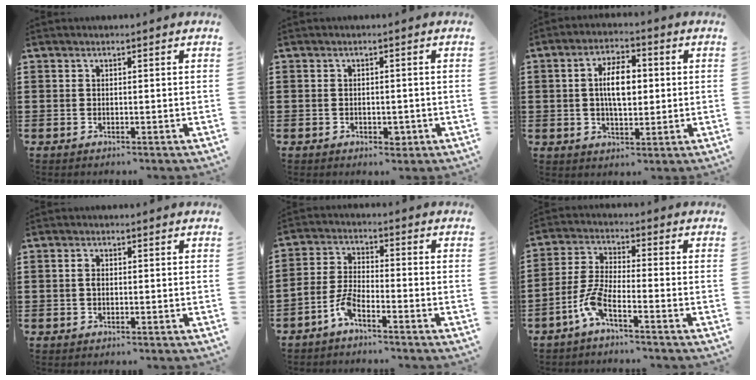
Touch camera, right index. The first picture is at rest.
{"total": 1.6, "force": [-0.7, 1.1, 0.9], "torque": [-0.018, 0.002, -0.015]}
{"total": 6.8, "force": [0.7, 3.1, 6.1], "torque": [-0.103, 0.008, 0.006]}
{"total": 1.5, "force": [0.0, 0.8, 1.2], "torque": [-0.025, 0.005, -0.001]}
{"total": 4.6, "force": [-3.9, 0.7, 2.5], "torque": [-0.073, -0.007, -0.082]}
{"total": 5.9, "force": [-3.8, 0.9, 4.4], "torque": [-0.124, -0.020, -0.081]}